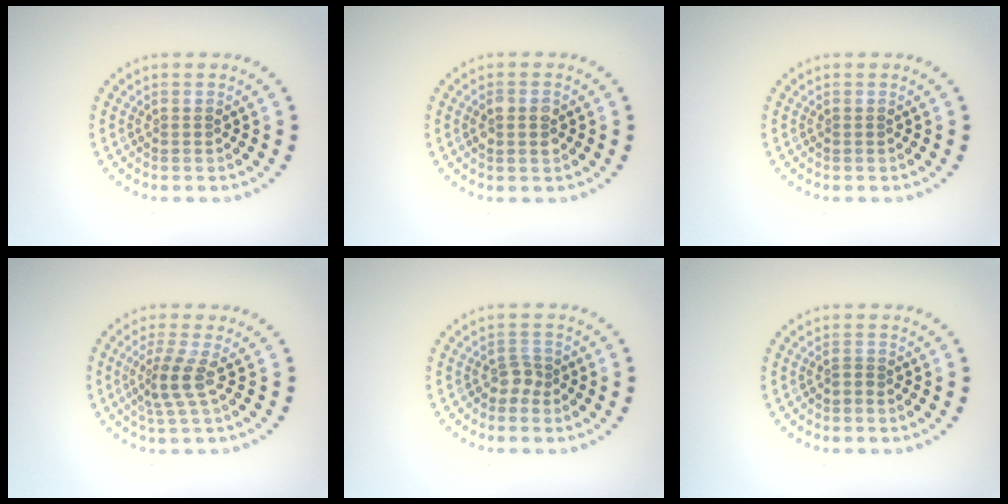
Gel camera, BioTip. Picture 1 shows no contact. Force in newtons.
{"total": 1.7, "press": 1.7, "slide": 0.2}
{"total": 0.0}
{"total": 2.7, "press": 1.9, "slide": 1.9}
{"total": 1.5, "press": 1.0, "slide": 1.0}
{"total": 0.6, "press": 0.4, "slide": 0.5}